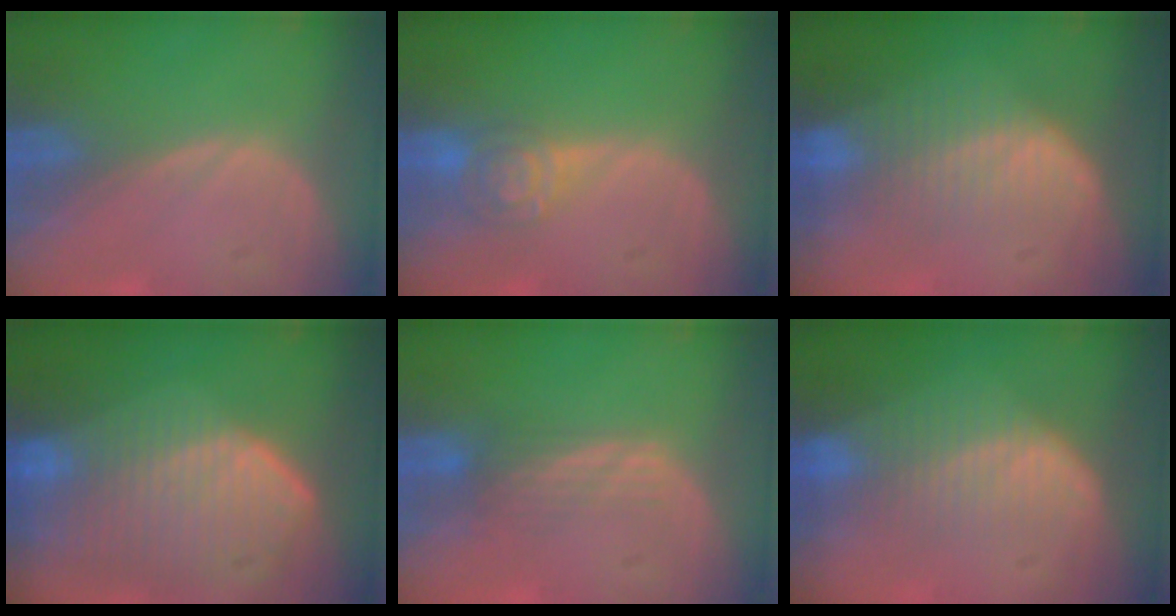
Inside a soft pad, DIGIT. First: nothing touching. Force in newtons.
{"total": 4.6, "press": 4.5, "slide": 0.9}
{"total": 7.1, "press": 6.5, "slide": 2.8}
{"total": 10.8, "press": 9.5, "slide": 5.2}
{"total": 3.5, "press": 2.8, "slide": 2.1}
{"total": 6.9, "press": 6.5, "slide": 2.4}